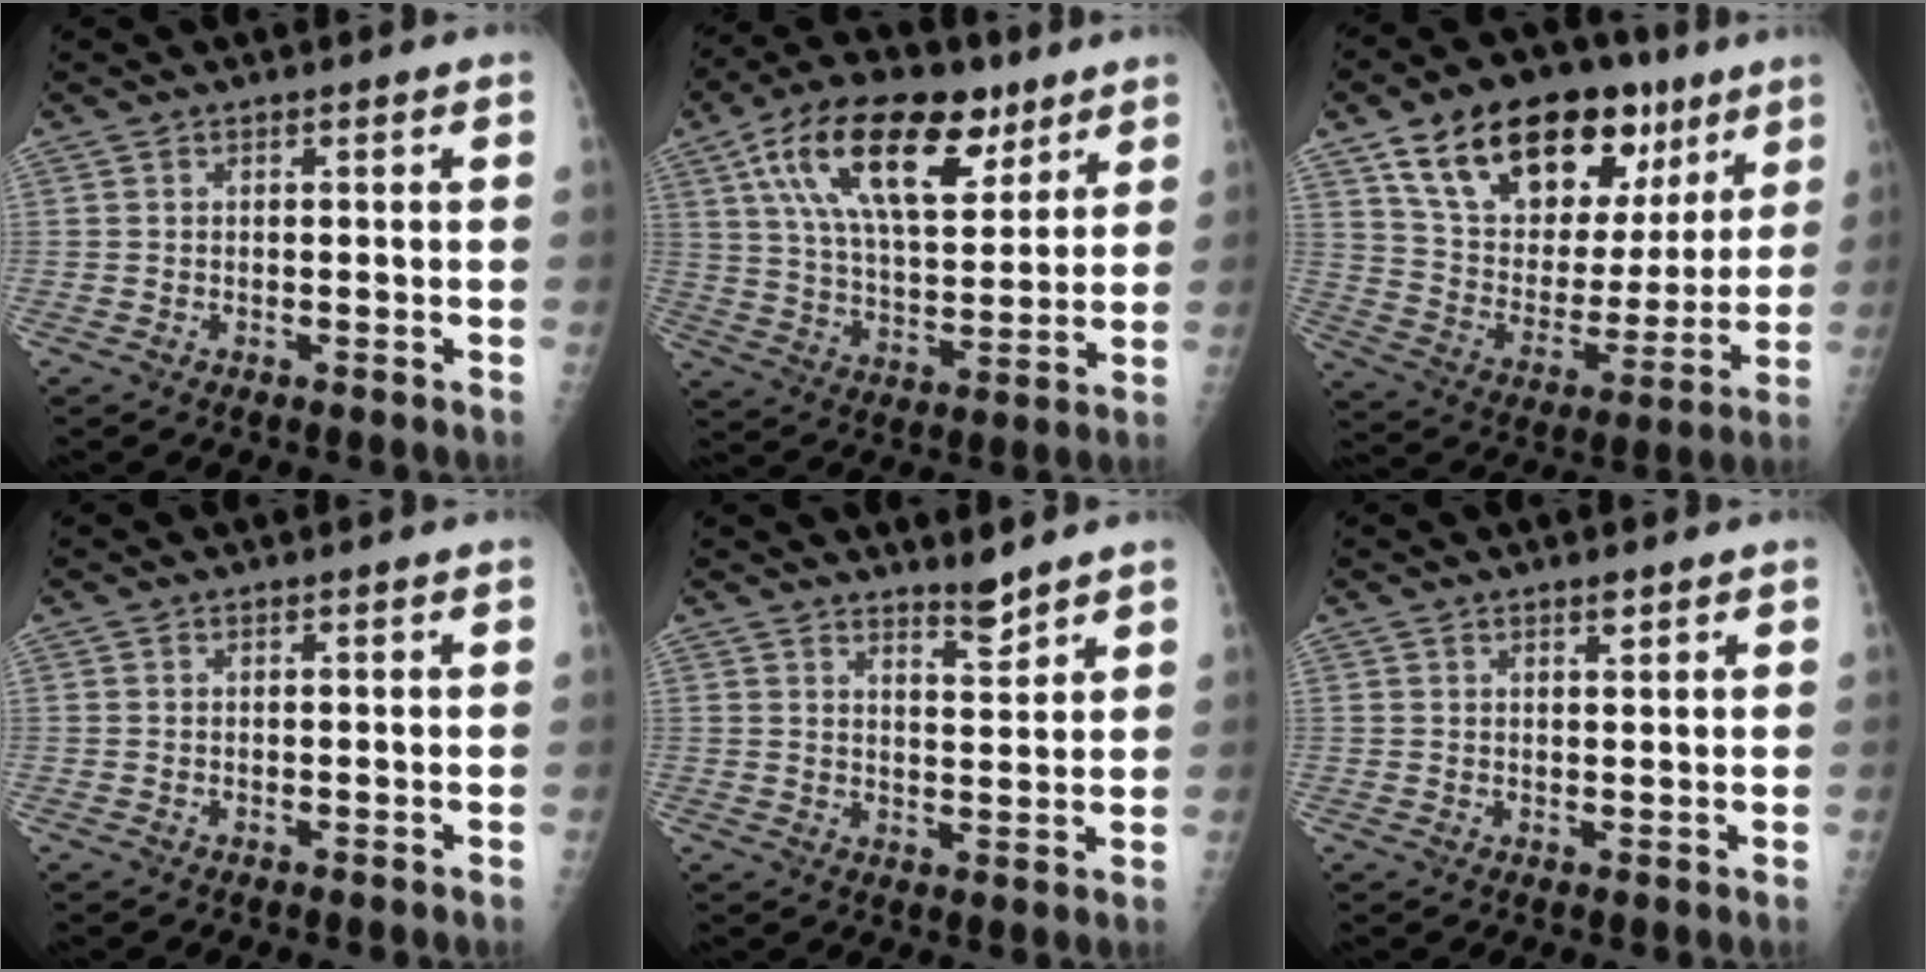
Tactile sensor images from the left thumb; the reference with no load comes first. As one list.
[{"total": 21.5, "force": [10.8, 10.6, 15.2], "torque": [-0.233, -0.025, 0.188]}, {"total": 27.7, "force": [15.2, 14.8, 17.8], "torque": [-0.237, -0.016, 0.254]}, {"total": 0.0}, {"total": 3.9, "force": [3.5, 0.5, 1.6], "torque": [-0.017, -0.036, 0.058]}, {"total": 1.7, "force": [1.2, 0.5, 1.0], "torque": [-0.010, -0.007, 0.019]}]